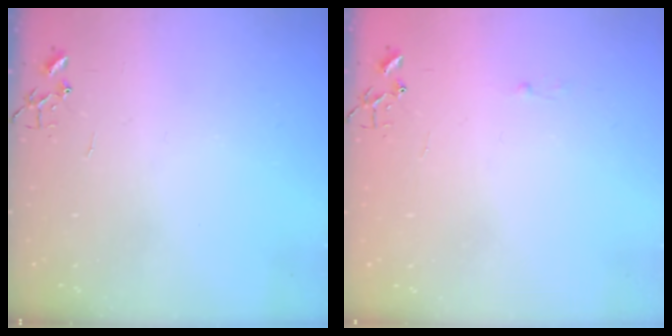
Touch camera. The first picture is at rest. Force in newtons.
{"total": 1.8, "press": 1.8, "slide": 0.2}